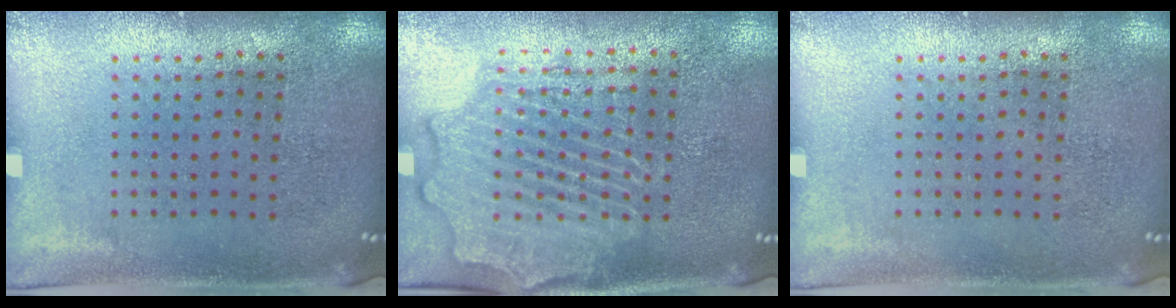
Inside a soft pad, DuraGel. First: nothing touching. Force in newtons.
{"total": 2.3, "press": 2.3, "slide": 0.3}
{"total": 0.0}